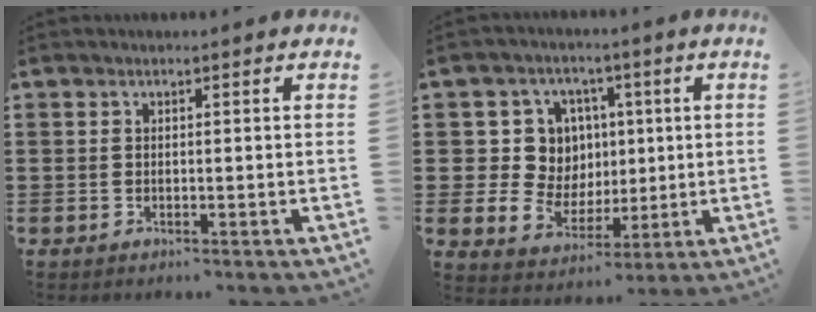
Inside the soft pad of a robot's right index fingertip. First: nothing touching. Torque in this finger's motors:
{"motor_torque": [2.14, 0.00, 0.59, 0.08]}